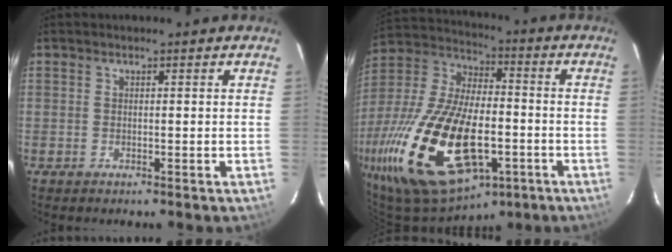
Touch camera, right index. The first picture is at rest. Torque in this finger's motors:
{"motor_torque": [2.14, 0.00, 1.05, 0.21]}